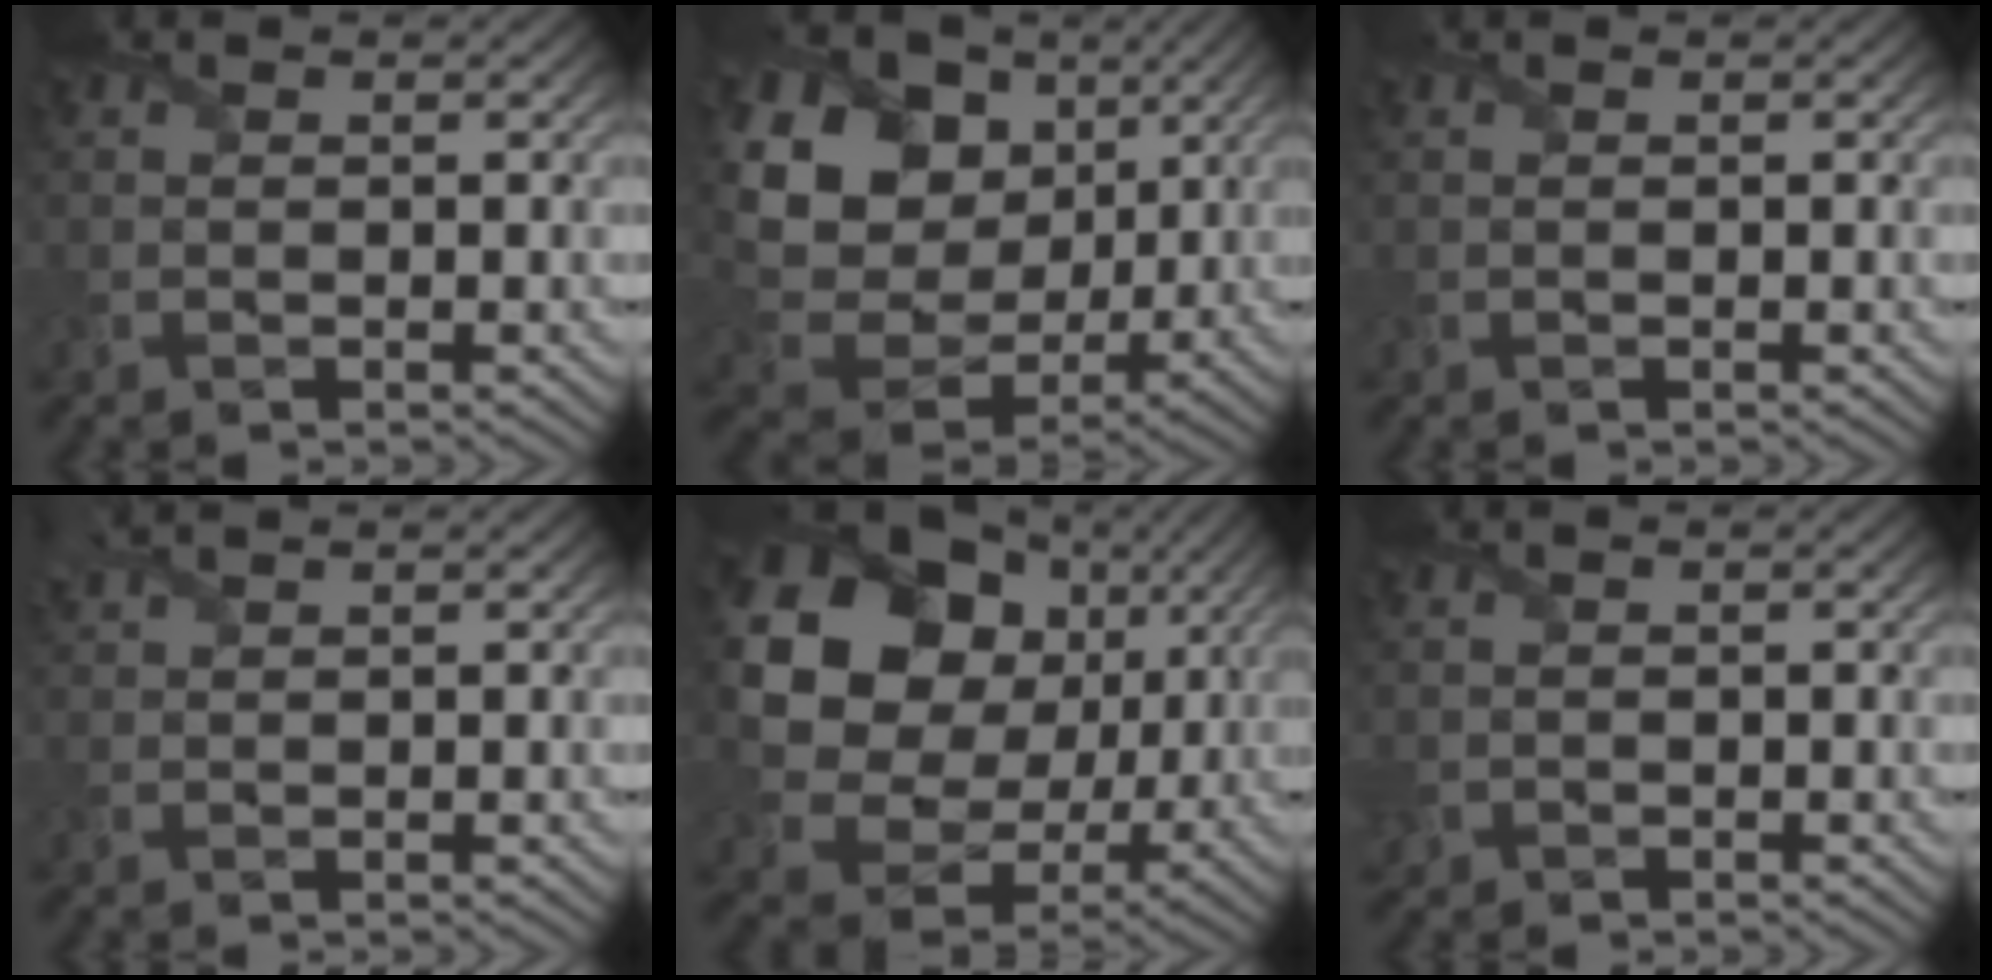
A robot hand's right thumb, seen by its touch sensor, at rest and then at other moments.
{"total": 16.5, "force": [5.3, 12.9, 8.8], "torque": [-0.225, 0.028, 0.106]}
{"total": 0.0}
{"total": 2.1, "force": [1.9, 0.1, 1.0], "torque": [-0.027, 0.014, 0.041]}
{"total": 18.3, "force": [5.1, 14.7, 9.6], "torque": [-0.256, 0.012, 0.113]}
{"total": 0.9, "force": [0.0, 0.9, 0.1], "torque": [-0.012, -0.003, -0.003]}